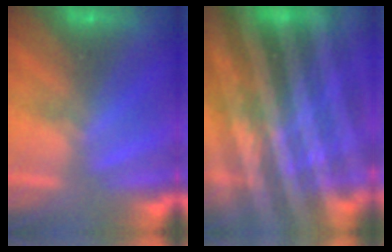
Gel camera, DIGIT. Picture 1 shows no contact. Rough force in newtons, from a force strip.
{"total": 8.5}